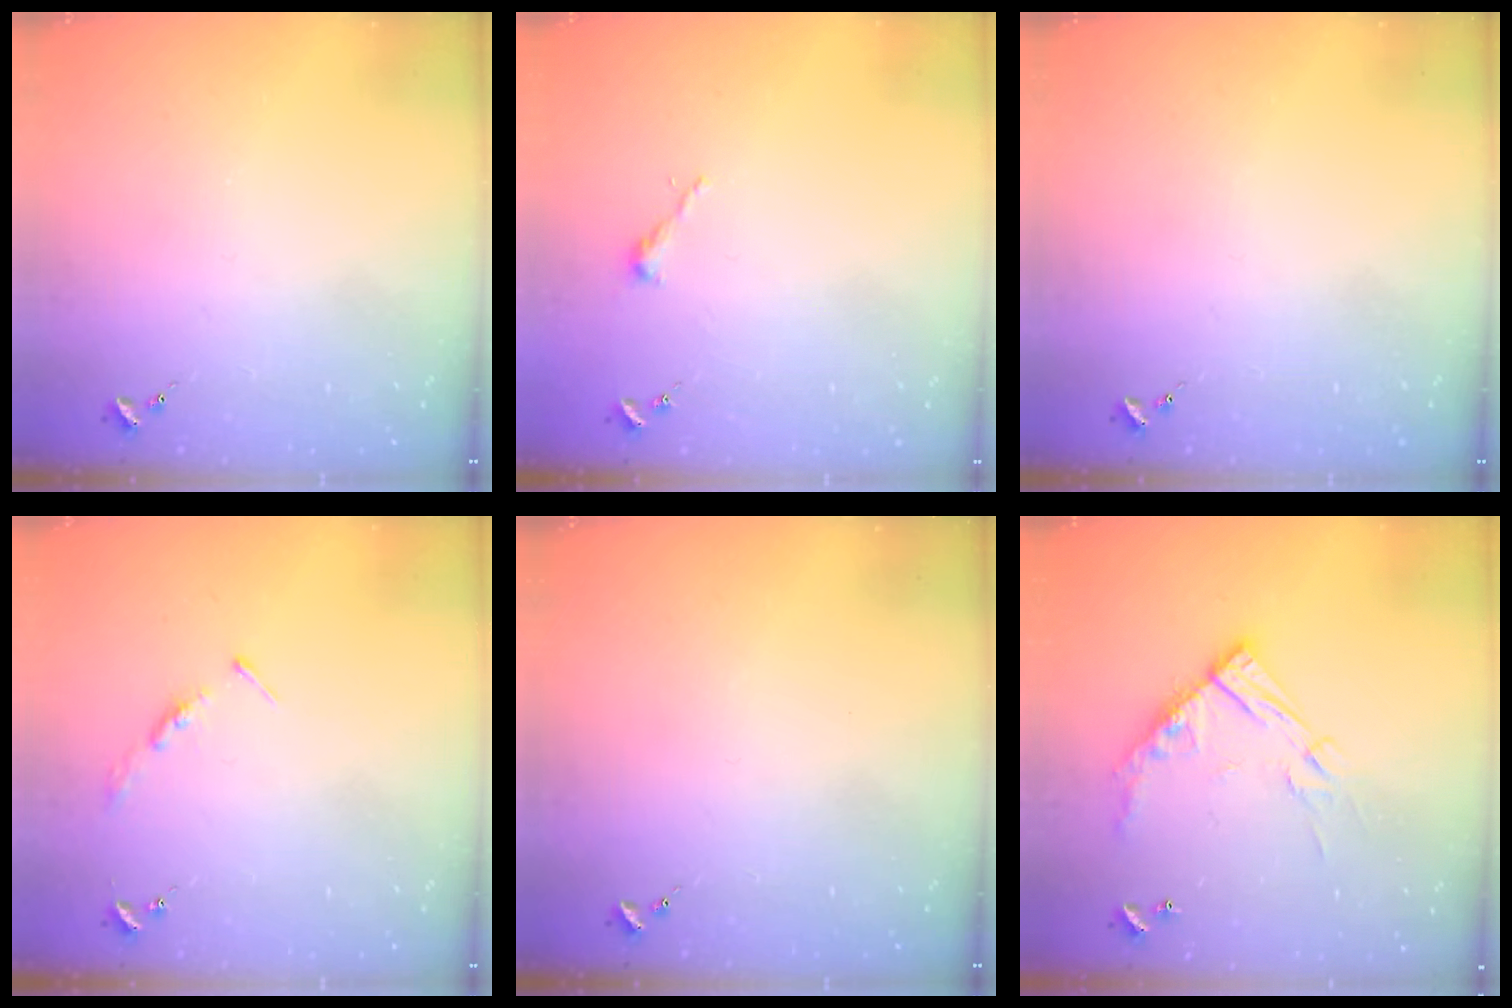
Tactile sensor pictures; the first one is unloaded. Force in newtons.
{"total": 2.5, "press": 2.5, "slide": 0.2}
{"total": 0.0}
{"total": 3.5, "press": 3.5, "slide": 0.4}
{"total": 0.0}
{"total": 14.3, "press": 14.3, "slide": 1.0}